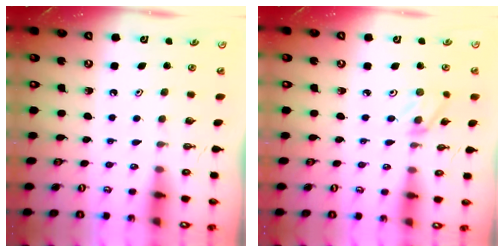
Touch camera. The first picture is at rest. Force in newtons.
{"total": 3.1, "press": 3.1, "slide": 0.4}